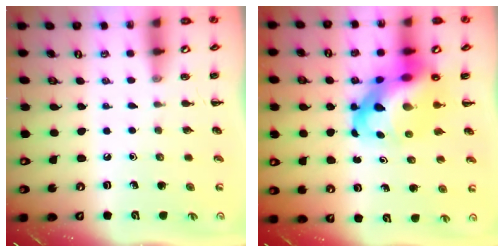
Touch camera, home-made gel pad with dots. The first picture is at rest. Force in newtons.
{"total": 15.4, "press": 14.8, "slide": 4.3}